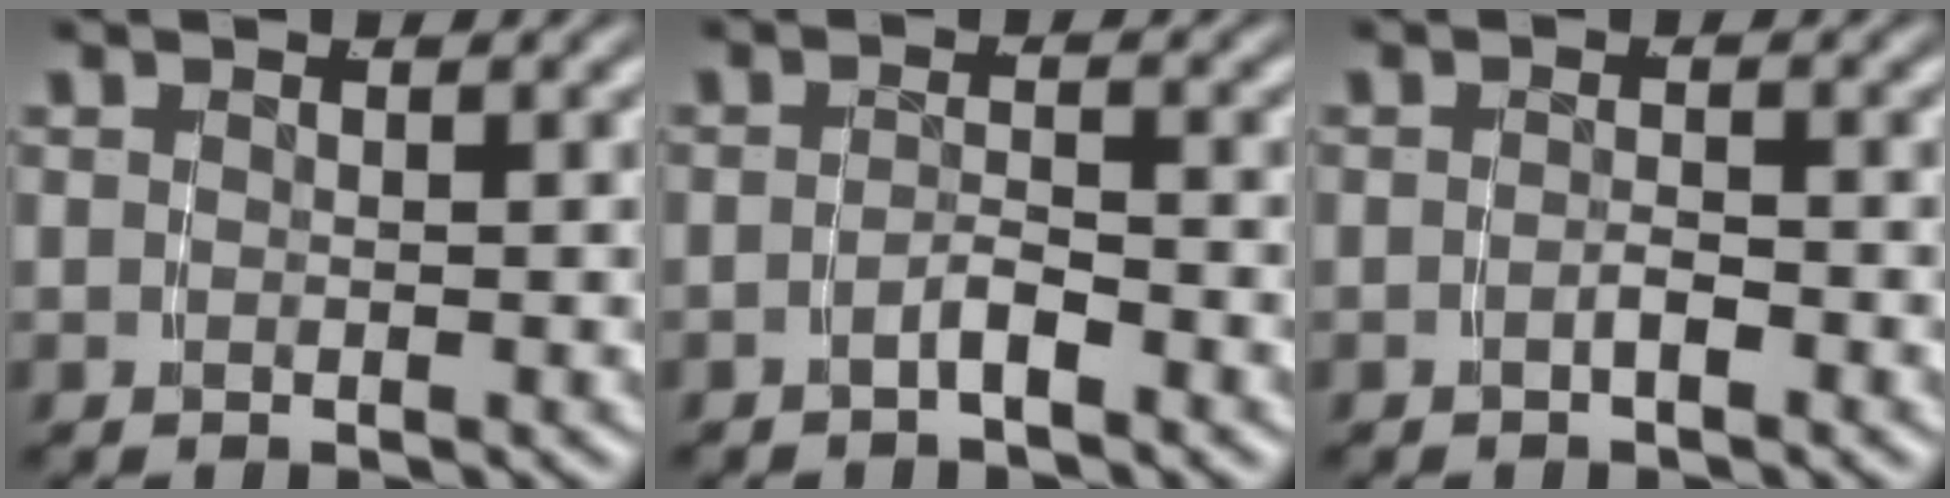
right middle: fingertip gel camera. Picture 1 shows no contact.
{"total": 1.8, "force": [-1.6, 0.0, 0.8], "torque": [-0.010, 0.001, -0.031]}
{"total": 1.1, "force": [-0.9, 0.2, 0.7], "torque": [-0.011, 0.003, -0.020]}